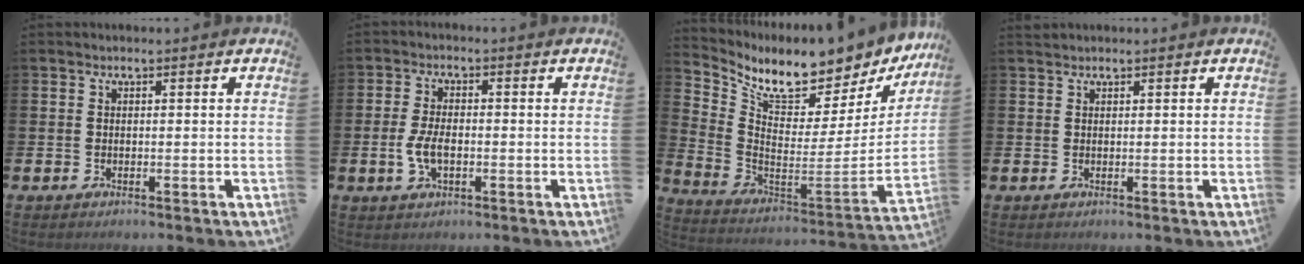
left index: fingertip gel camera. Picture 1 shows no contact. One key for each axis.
{"total": 4.2, "fx": -0.6, "fy": 2.1, "fz": 3.5, "tx": -0.068, "ty": 0.003, "tz": -0.014}
{"total": 8.1, "fx": 7.3, "fy": 2.3, "fz": 2.6, "tx": -0.080, "ty": -0.073, "tz": 0.121}
{"total": 0.8, "fx": 0.8, "fy": 0.1, "fz": -0.1, "tx": 0.009, "ty": 0.000, "tz": 0.013}